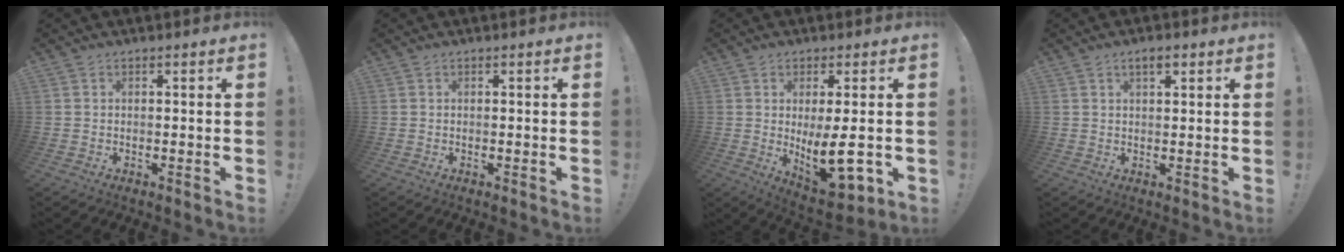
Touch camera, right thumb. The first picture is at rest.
{"total": 0.0}
{"total": 13.1, "force": [-0.6, 4.3, 12.4], "torque": [-0.198, -0.017, -0.001]}
{"total": 3.0, "force": [1.6, 1.1, 2.2], "torque": [-0.039, 0.000, 0.026]}